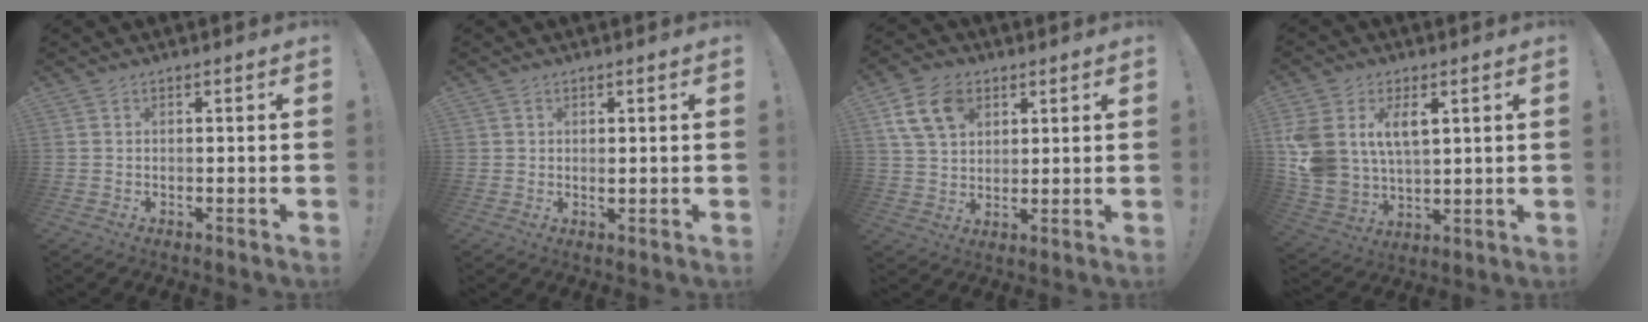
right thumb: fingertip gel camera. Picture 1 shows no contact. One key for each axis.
{"total": 1.6, "fx": 0.7, "fy": 1.4, "fz": 0.3, "tx": 0.003, "ty": -0.007, "tz": 0.011}
{"total": 11.4, "fx": 5.5, "fy": 7.8, "fz": 6.3, "tx": -0.114, "ty": -0.013, "tz": 0.106}
{"total": 12.4, "fx": 5.3, "fy": 8.7, "fz": 7.0, "tx": -0.137, "ty": -0.023, "tz": 0.105}